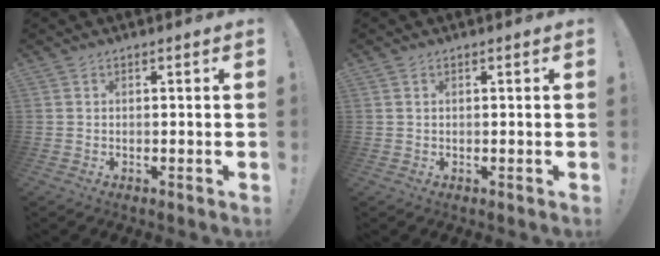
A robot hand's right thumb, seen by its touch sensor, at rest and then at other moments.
{"total": 0.6, "force": [0.3, 0.3, 0.3], "torque": [-0.012, 0.003, 0.007]}